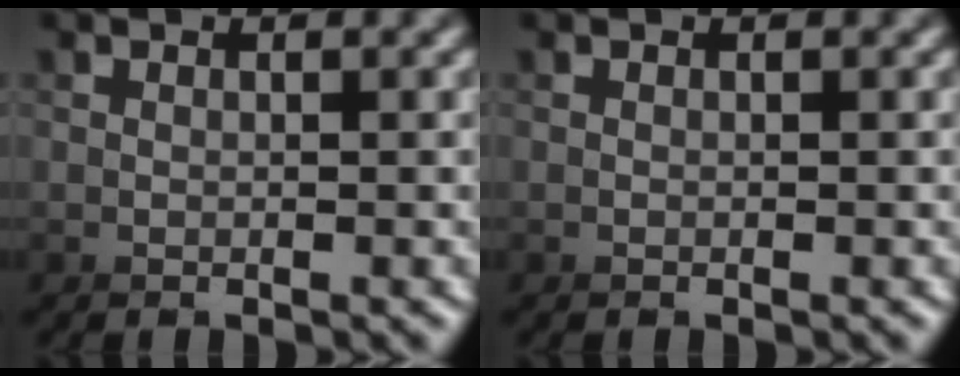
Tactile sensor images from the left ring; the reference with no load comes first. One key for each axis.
{"total": 0.0}